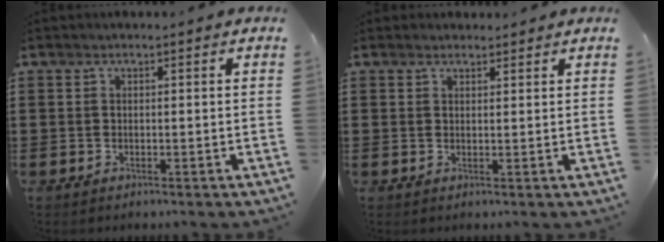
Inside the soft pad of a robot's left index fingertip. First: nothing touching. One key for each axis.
{"total": 1.5, "fx": 1.4, "fy": 0.5, "fz": 0.0, "tx": 0.005, "ty": -0.001, "tz": 0.026}